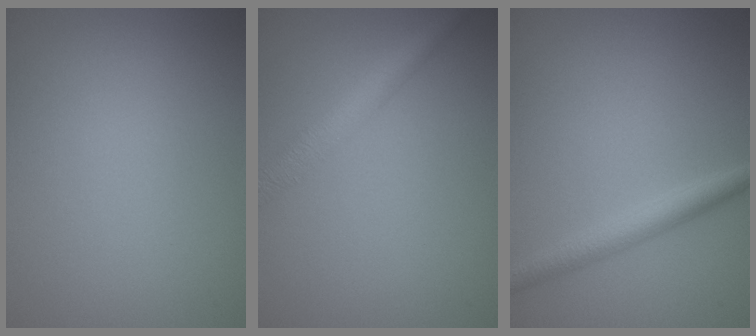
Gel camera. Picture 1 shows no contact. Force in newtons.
{"total": 3.1, "press": 3.1, "slide": 0.1}
{"total": 2.6, "press": 2.6, "slide": 0.1}